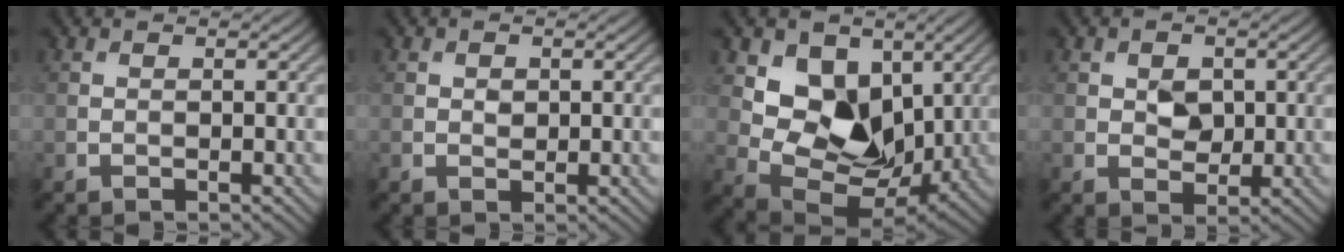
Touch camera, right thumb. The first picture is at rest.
{"total": 1.0, "force": [0.2, 0.8, 0.5], "torque": [-0.009, -0.004, 0.003]}
{"total": 10.0, "force": [2.9, 7.4, 6.0], "torque": [-0.116, -0.018, 0.045]}
{"total": 3.1, "force": [0.5, 2.4, 1.9], "torque": [-0.038, -0.003, 0.002]}